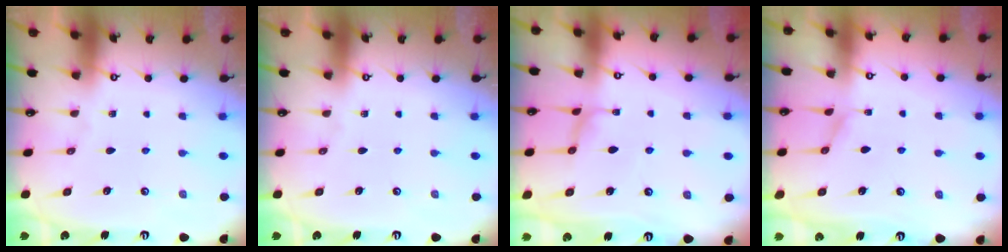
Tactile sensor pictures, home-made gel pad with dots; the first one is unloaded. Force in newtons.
{"total": 0.0}
{"total": 1.9, "press": 1.8, "slide": 0.5}
{"total": 1.0, "press": 0.8, "slide": 0.7}